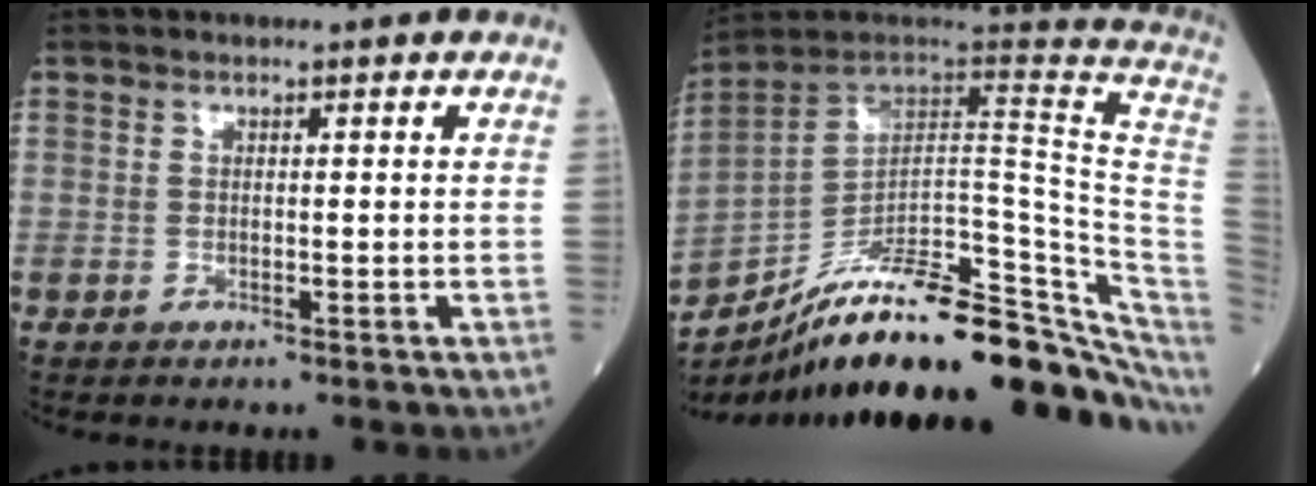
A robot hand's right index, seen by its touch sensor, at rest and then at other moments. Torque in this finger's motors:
{"motor_torque": [0.38, -1.76, 0.93, 0.21]}